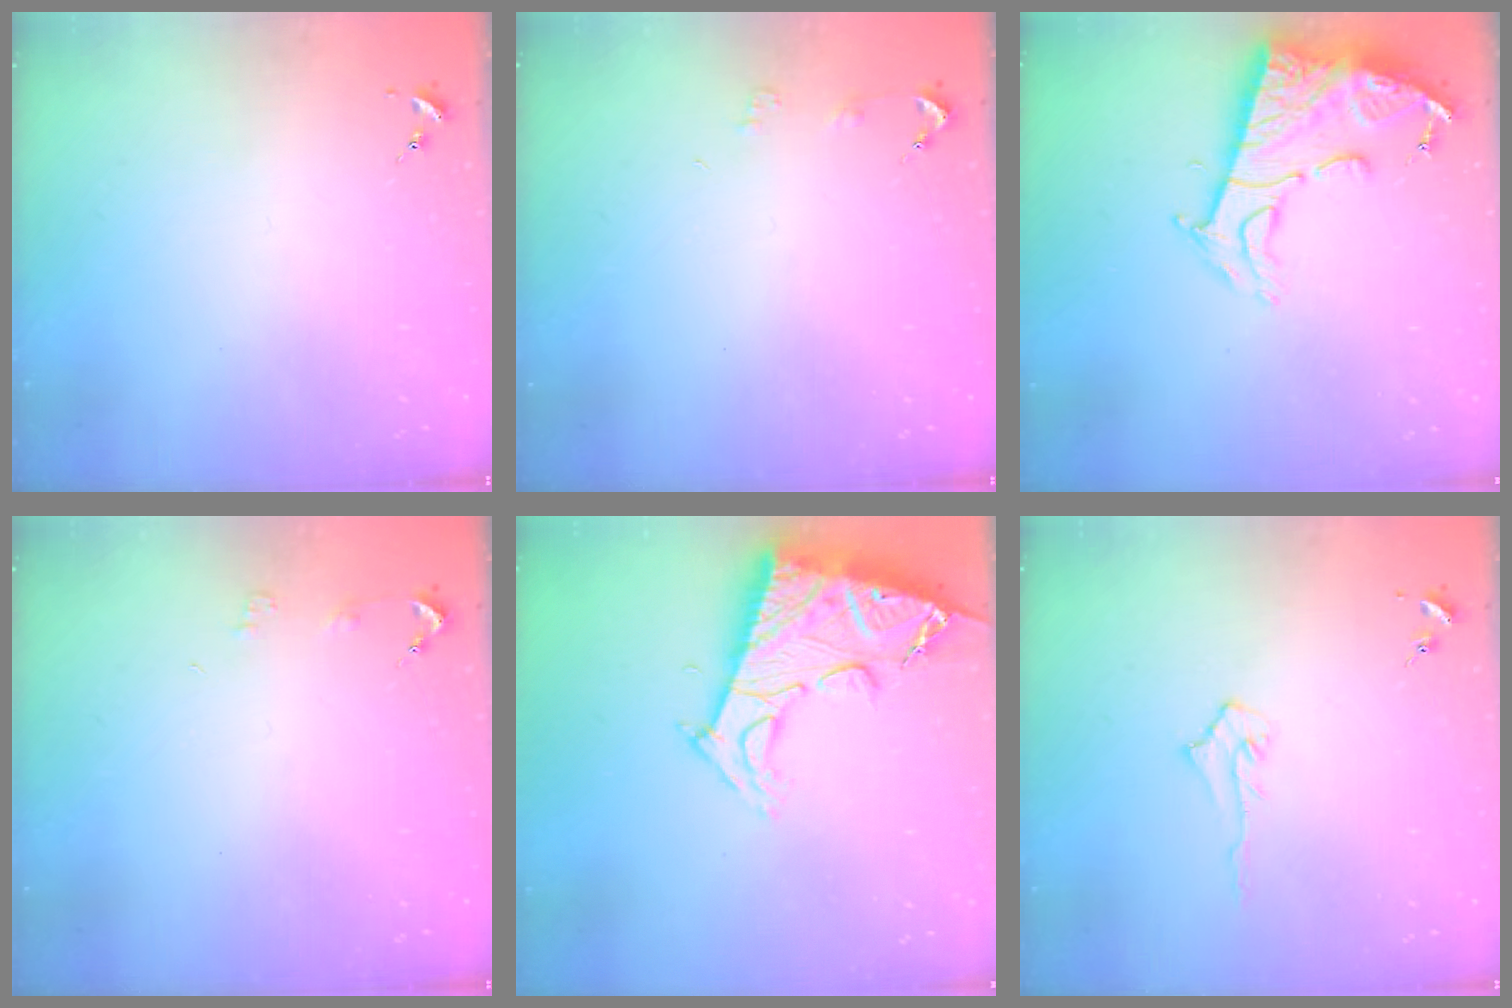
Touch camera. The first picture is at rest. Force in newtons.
{"total": 2.9, "press": 2.9, "slide": 0.2}
{"total": 13.2, "press": 13.2, "slide": 1.2}
{"total": 2.9, "press": 2.9, "slide": 0.2}
{"total": 14.6, "press": 14.5, "slide": 1.3}
{"total": 4.5, "press": 4.5, "slide": 0.7}